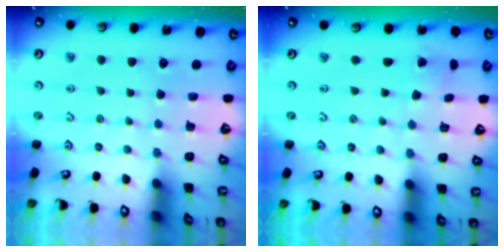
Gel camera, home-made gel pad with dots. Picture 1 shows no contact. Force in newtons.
{"total": 1.2, "press": 1.2, "slide": 0.1}